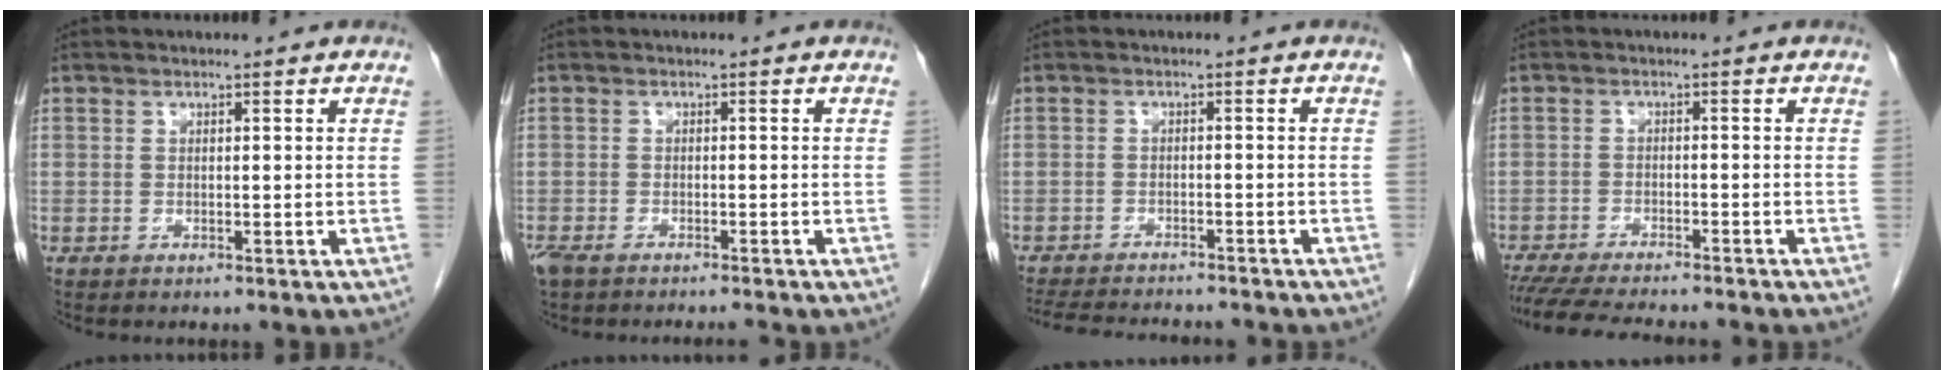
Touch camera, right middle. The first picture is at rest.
{"total": 4.4, "force": [-3.8, 0.7, 2.1], "torque": [-0.039, -0.006, -0.065]}
{"total": 13.0, "force": [-11.8, 2.5, 5.0], "torque": [-0.094, -0.012, -0.157]}
{"total": 13.8, "force": [-12.2, 1.8, 6.1], "torque": [-0.099, -0.023, -0.172]}